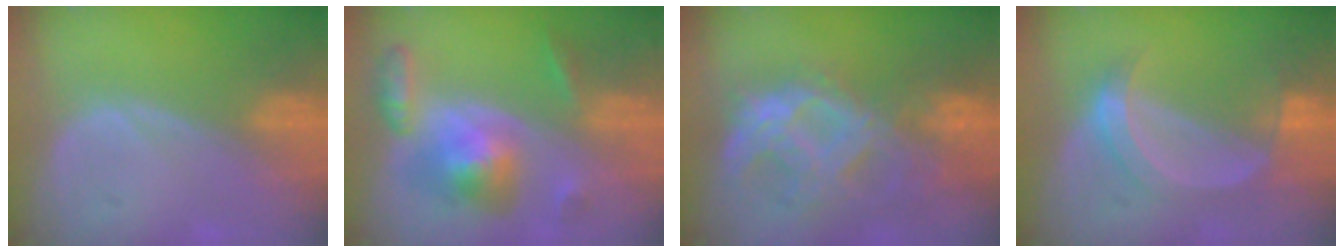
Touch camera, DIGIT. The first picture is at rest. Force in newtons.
{"total": 8.3, "press": 8.2, "slide": 0.6}
{"total": 10.9, "press": 9.3, "slide": 5.7}
{"total": 5.6, "press": 5.3, "slide": 1.7}